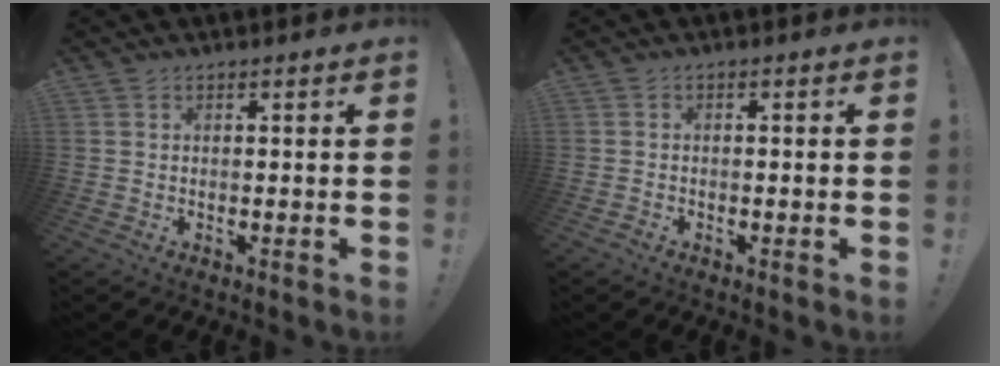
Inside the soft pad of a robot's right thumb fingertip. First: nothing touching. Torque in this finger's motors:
{"motor_torque": [0.23, -0.12, -0.05, -0.40, 0.14]}